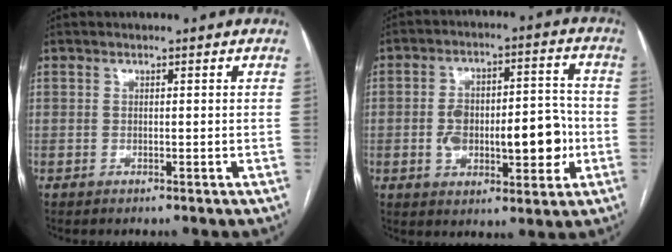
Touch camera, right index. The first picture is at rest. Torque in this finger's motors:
{"motor_torque": [0.47, -0.08, 0.29, 0.08]}